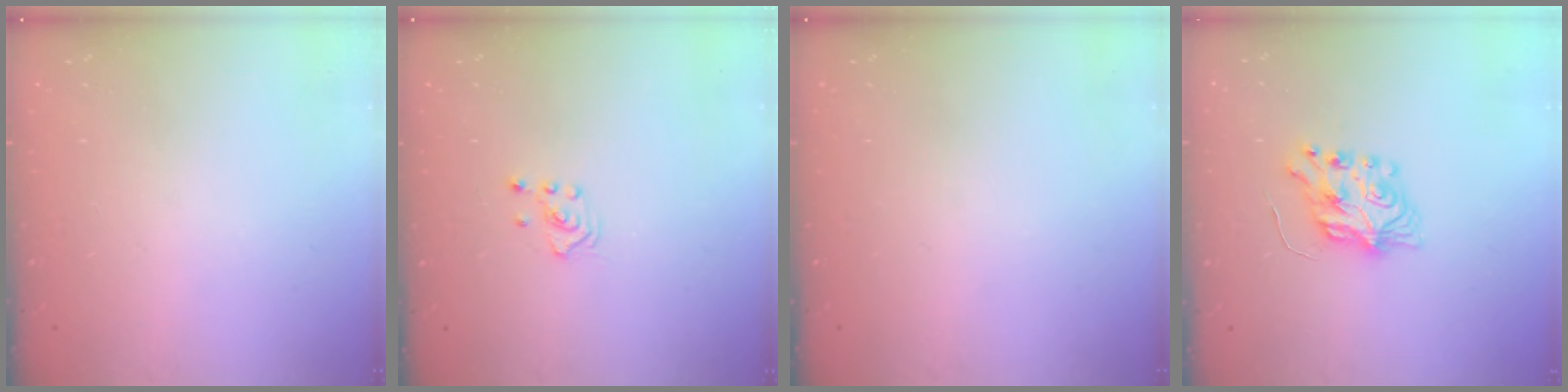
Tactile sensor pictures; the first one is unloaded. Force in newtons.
{"total": 2.0, "press": 2.0, "slide": 0.3}
{"total": 0.0}
{"total": 7.3, "press": 7.3, "slide": 0.3}